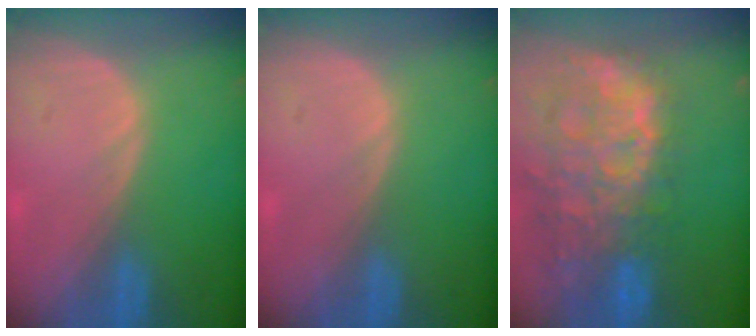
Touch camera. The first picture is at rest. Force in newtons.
{"total": 0.0}
{"total": 14.0, "press": 11.4, "slide": 8.2}